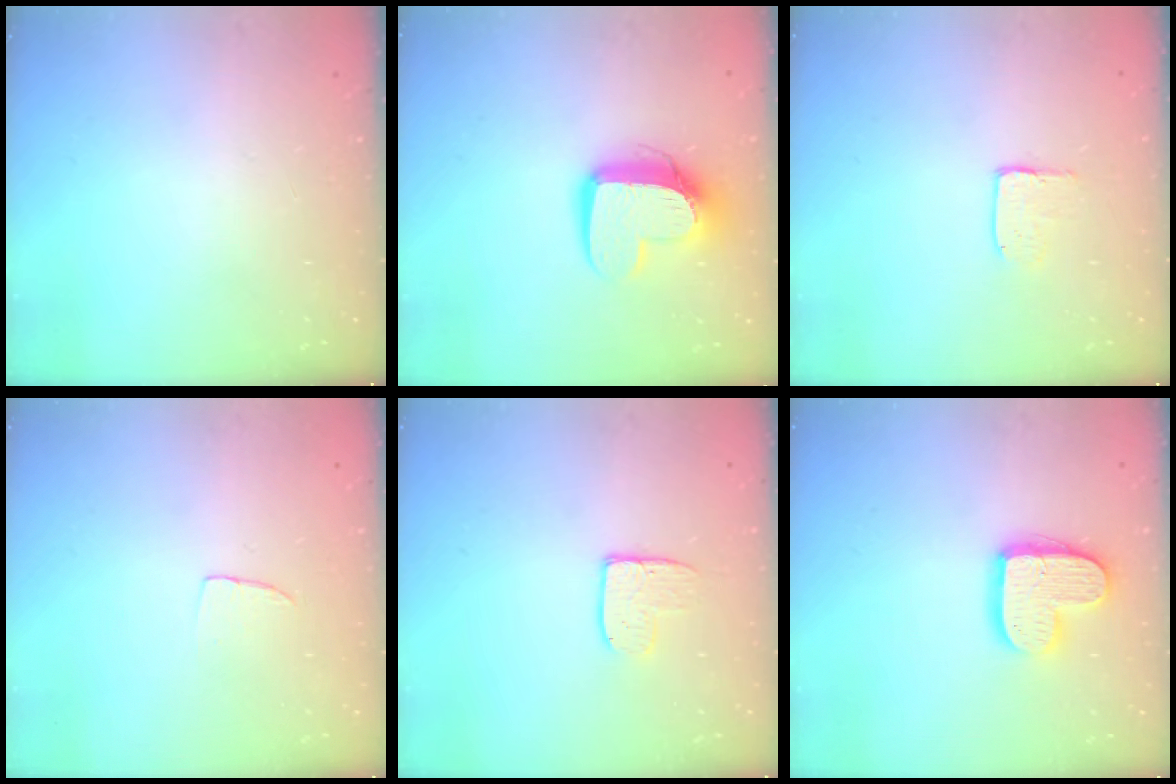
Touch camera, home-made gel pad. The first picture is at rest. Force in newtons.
{"total": 12.2, "press": 12.2, "slide": 1.2}
{"total": 3.9, "press": 3.9, "slide": 0.1}
{"total": 3.8, "press": 3.7, "slide": 0.2}
{"total": 7.9, "press": 7.9, "slide": 0.6}
{"total": 13.8, "press": 13.8, "slide": 0.9}